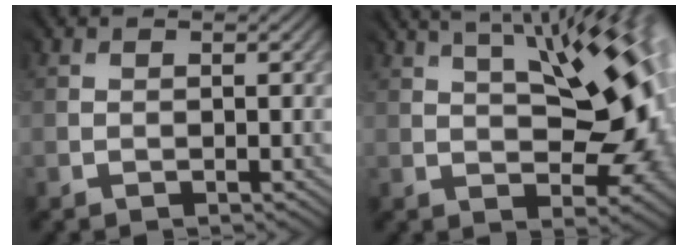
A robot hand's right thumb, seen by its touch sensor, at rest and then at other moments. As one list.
[{"total": 14.9, "force": [4.0, 6.2, 12.9], "torque": [-0.165, 0.048, 0.065]}]